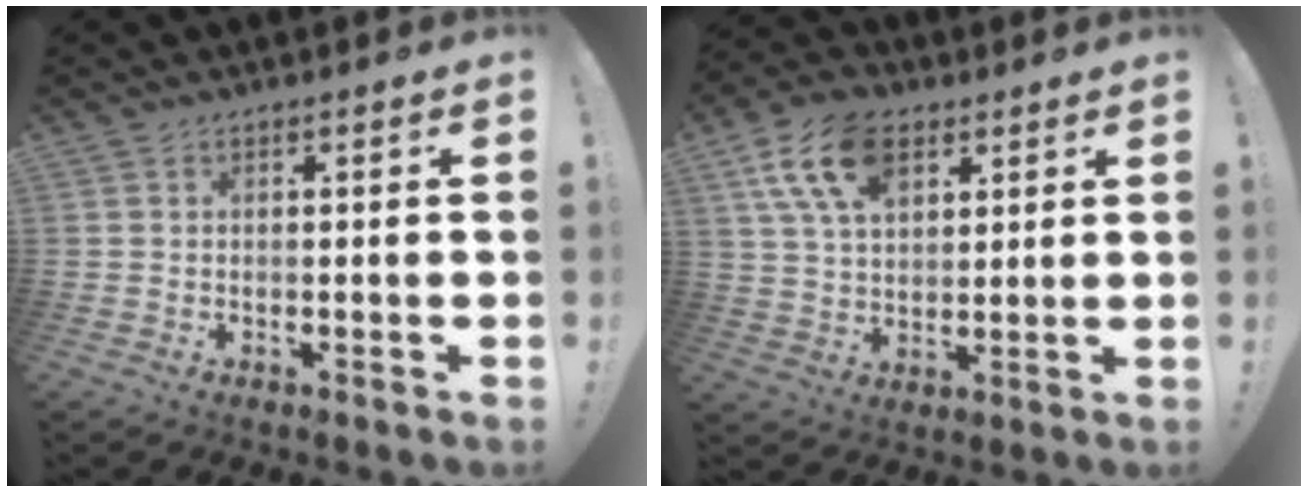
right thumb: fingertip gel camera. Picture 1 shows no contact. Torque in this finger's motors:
{"motor_torque": [0.21, 0.27, 0.10, 0.11, 0.10]}